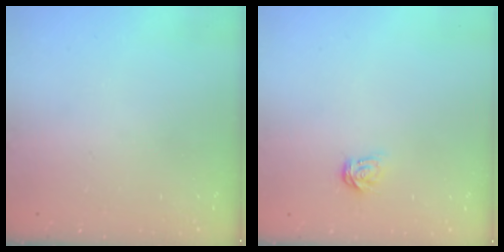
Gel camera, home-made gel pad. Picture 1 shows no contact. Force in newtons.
{"total": 4.2, "press": 4.2, "slide": 0.4}